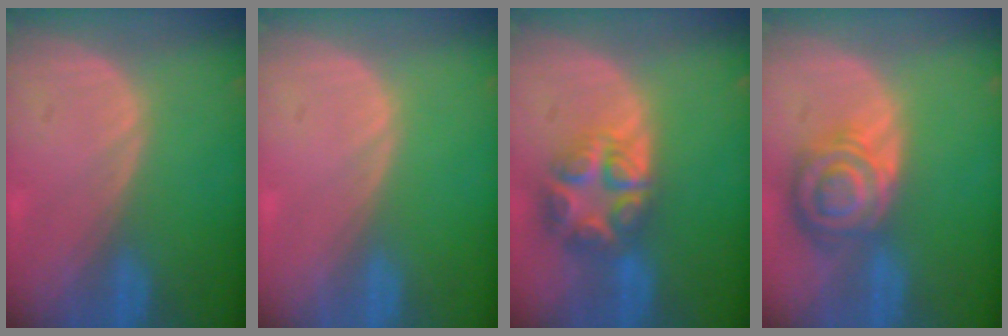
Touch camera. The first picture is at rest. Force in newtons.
{"total": 0.0}
{"total": 8.1, "press": 7.0, "slide": 4.0}
{"total": 8.4, "press": 7.2, "slide": 4.2}